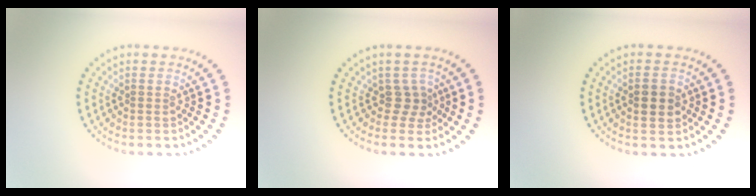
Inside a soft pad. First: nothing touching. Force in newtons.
{"total": 1.8, "press": 1.2, "slide": 1.3}
{"total": 2.5, "press": 2.5, "slide": 0.2}